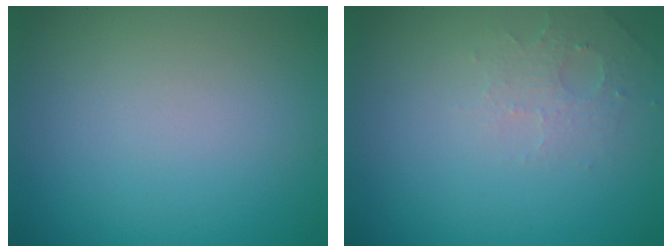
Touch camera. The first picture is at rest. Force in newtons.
{"total": 1.8, "press": 1.7, "slide": 0.4}